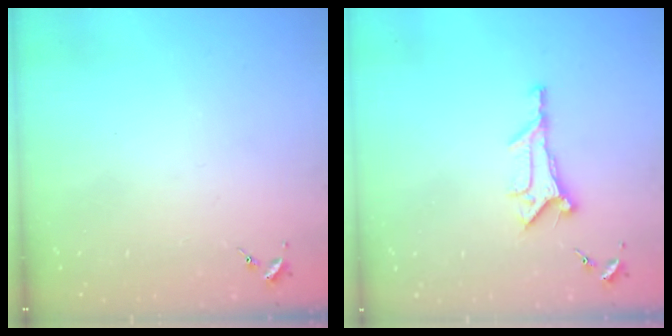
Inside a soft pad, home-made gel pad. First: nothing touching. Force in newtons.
{"total": 8.3, "press": 8.3, "slide": 0.4}